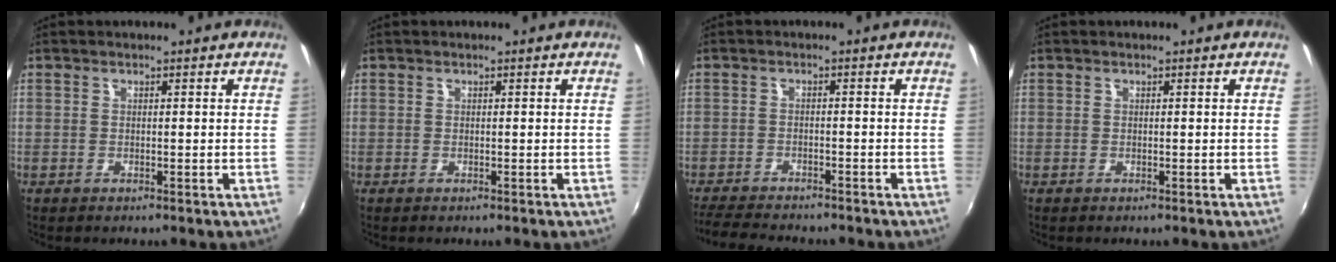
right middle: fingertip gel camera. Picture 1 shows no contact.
{"total": 0.0}
{"total": 8.2, "force": [-7.5, 1.5, 2.9], "torque": [-0.080, -0.019, -0.122]}
{"total": 0.0}